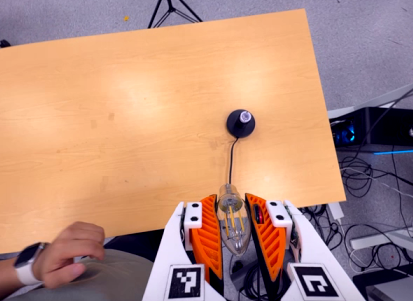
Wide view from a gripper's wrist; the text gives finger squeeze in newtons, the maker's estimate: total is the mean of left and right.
{"total": 21.9, "left": 23.6, "right": 20.2}